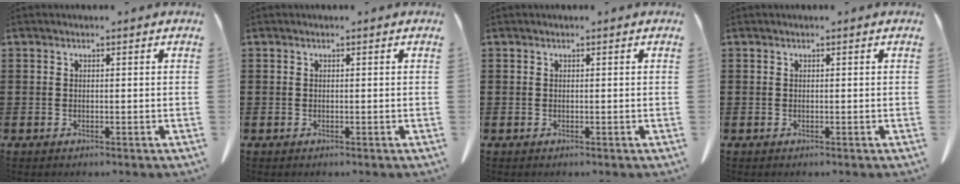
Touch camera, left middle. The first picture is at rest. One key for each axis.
{"total": 0.0}
{"total": 0.0}
{"total": 0.0}